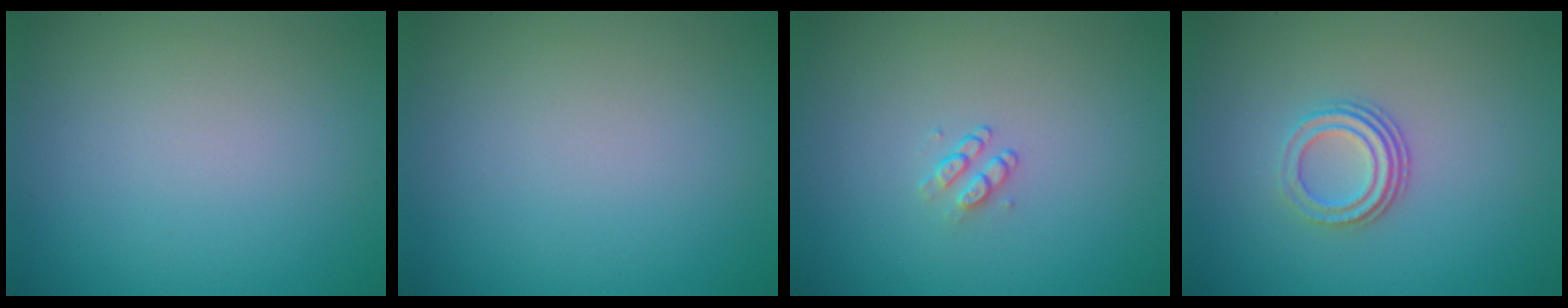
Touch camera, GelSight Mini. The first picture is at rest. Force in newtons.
{"total": 0.0}
{"total": 1.1, "press": 0.8, "slide": 0.7}
{"total": 3.2, "press": 2.3, "slide": 2.3}